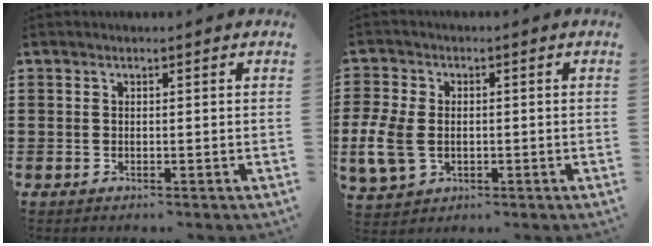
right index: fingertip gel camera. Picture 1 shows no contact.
{"total": 6.5, "force": [-1.0, 4.6, 4.5], "torque": [-0.125, -0.002, -0.024]}